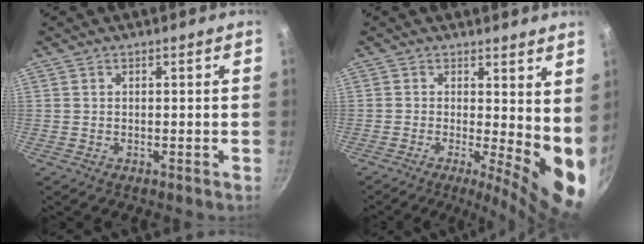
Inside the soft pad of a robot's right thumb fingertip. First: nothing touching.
{"total": 9.8, "force": [0.2, 3.5, 9.1], "torque": [-0.106, -0.023, 0.004]}